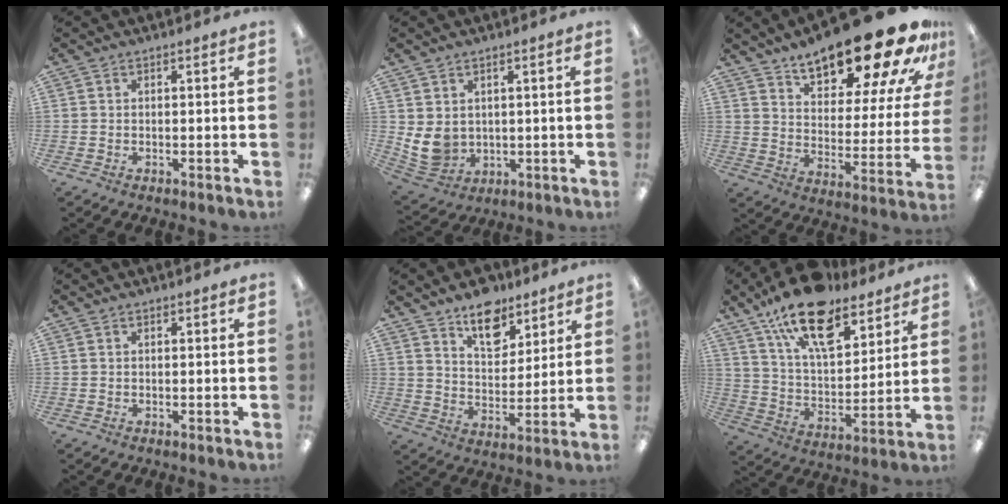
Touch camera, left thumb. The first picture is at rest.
{"total": 7.1, "force": [1.9, 5.7, 3.7], "torque": [-0.092, -0.012, 0.040]}
{"total": 23.8, "force": [18.0, 7.3, 13.7], "torque": [-0.194, -0.114, 0.290]}
{"total": 0.0}
{"total": 11.7, "force": [8.9, 6.0, 4.8], "torque": [-0.060, -0.054, 0.158]}
{"total": 20.1, "force": [13.7, 9.2, 11.4], "torque": [-0.188, -0.073, 0.240]}